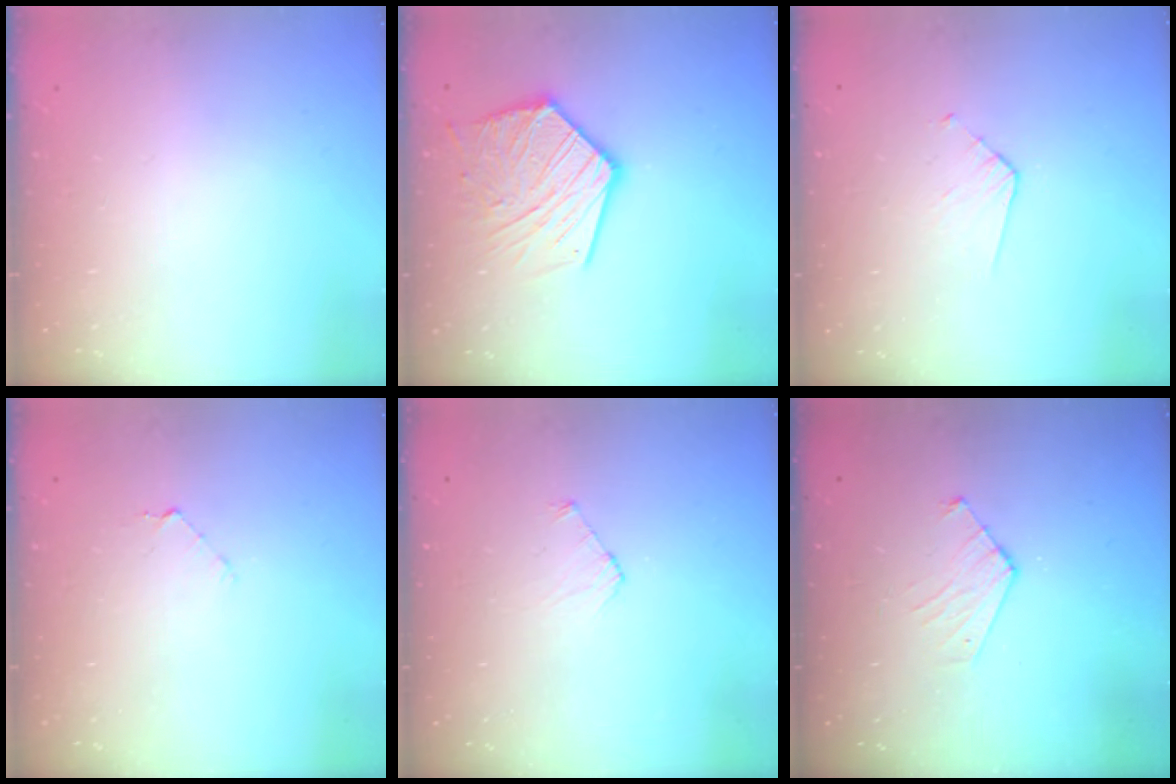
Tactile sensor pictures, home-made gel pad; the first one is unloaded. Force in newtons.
{"total": 17.4, "press": 17.4, "slide": 1.7}
{"total": 3.9, "press": 3.9, "slide": 0.3}
{"total": 4.0, "press": 4.0, "slide": 0.3}
{"total": 3.6, "press": 3.6, "slide": 0.2}
{"total": 5.9, "press": 5.8, "slide": 0.6}